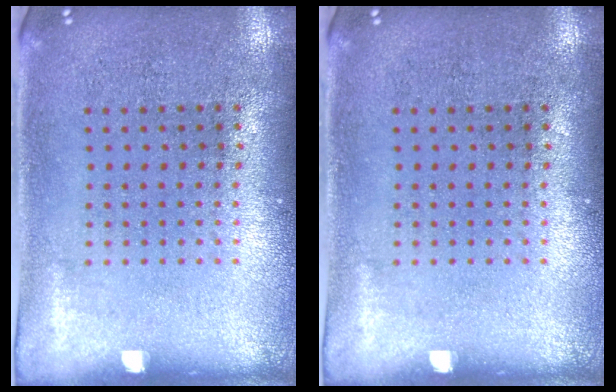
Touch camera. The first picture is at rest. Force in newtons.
{"total": 0.0}